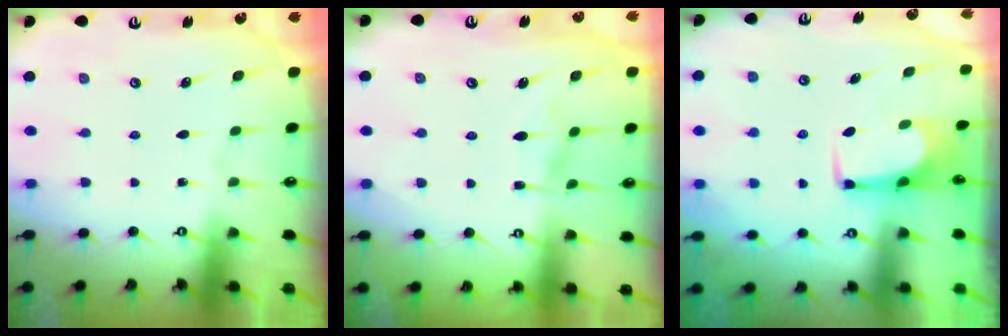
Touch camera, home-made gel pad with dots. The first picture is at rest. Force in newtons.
{"total": 4.8, "press": 4.8, "slide": 0.1}
{"total": 1.5, "press": 1.5, "slide": 0.3}